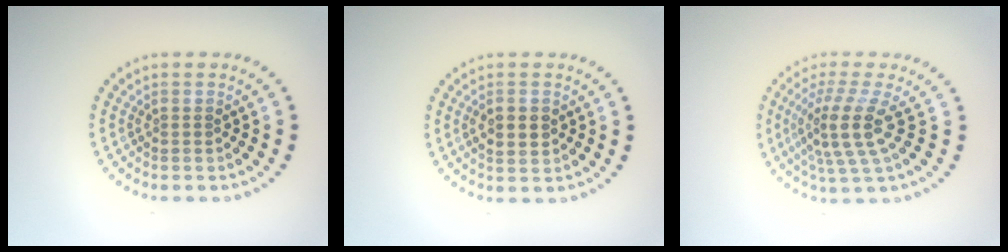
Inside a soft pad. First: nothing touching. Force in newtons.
{"total": 2.4, "press": 2.4, "slide": 0.1}
{"total": 4.4, "press": 3.3, "slide": 2.9}